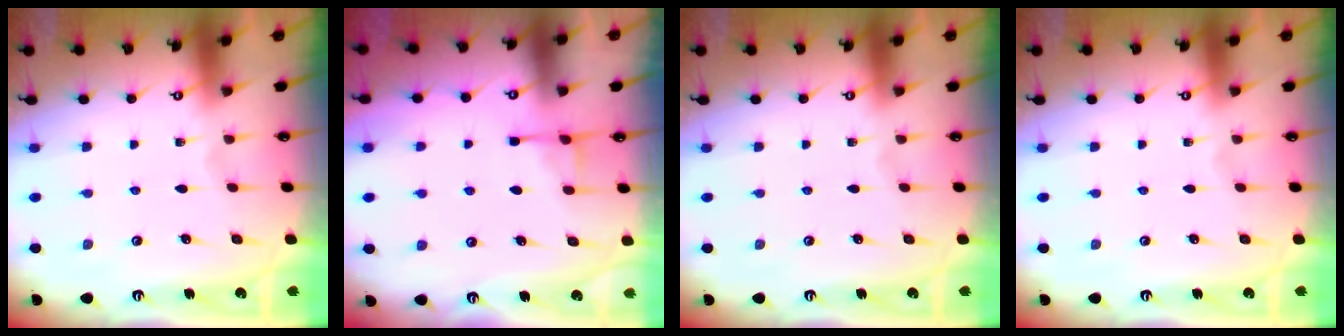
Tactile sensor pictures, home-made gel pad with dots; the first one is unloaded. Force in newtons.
{"total": 4.1, "press": 4.1, "slide": 0.7}
{"total": 0.0}
{"total": 0.0}